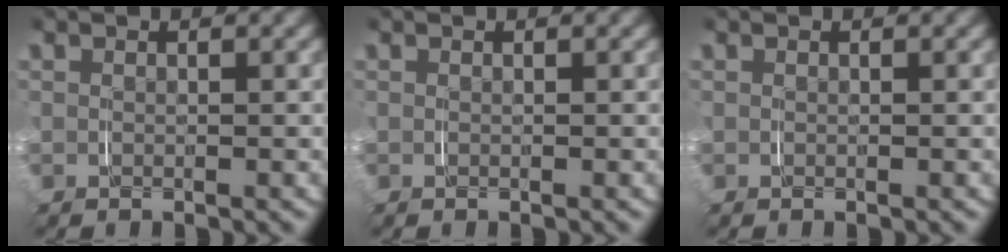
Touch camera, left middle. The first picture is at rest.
{"total": 0.0}
{"total": 0.0}